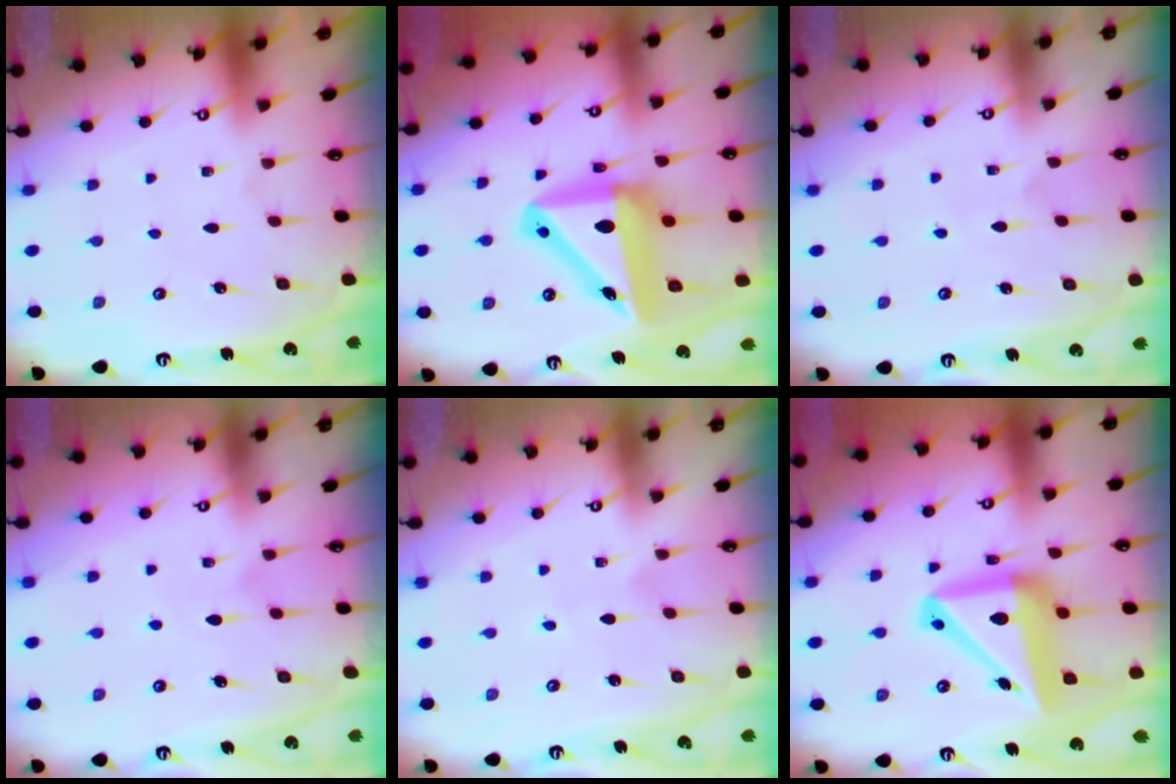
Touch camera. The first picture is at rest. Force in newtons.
{"total": 15.5, "press": 15.1, "slide": 3.4}
{"total": 3.4, "press": 3.4, "slide": 0.4}
{"total": 6.4, "press": 6.4, "slide": 0.8}
{"total": 2.5, "press": 2.5, "slide": 0.3}
{"total": 16.7, "press": 16.6, "slide": 2.3}